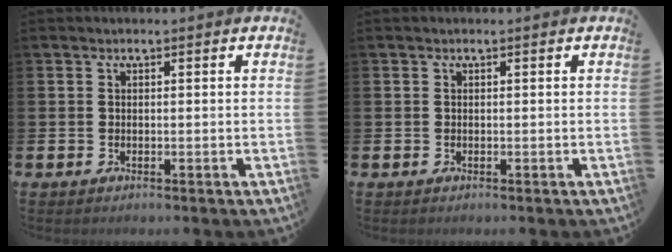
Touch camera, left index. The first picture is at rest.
{"total": 0.0}